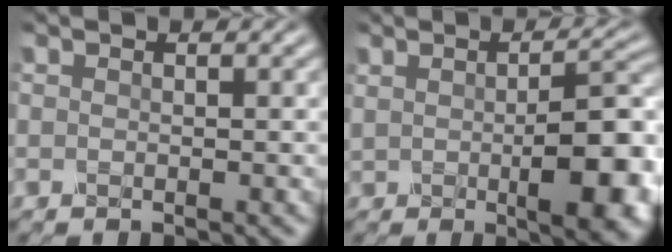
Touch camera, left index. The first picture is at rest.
{"total": 8.3, "force": [-0.6, 2.6, 7.9], "torque": [-0.110, -0.005, -0.002]}